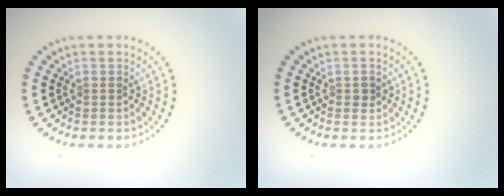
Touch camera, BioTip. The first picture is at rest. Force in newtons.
{"total": 0.9, "press": 0.9, "slide": 0.2}